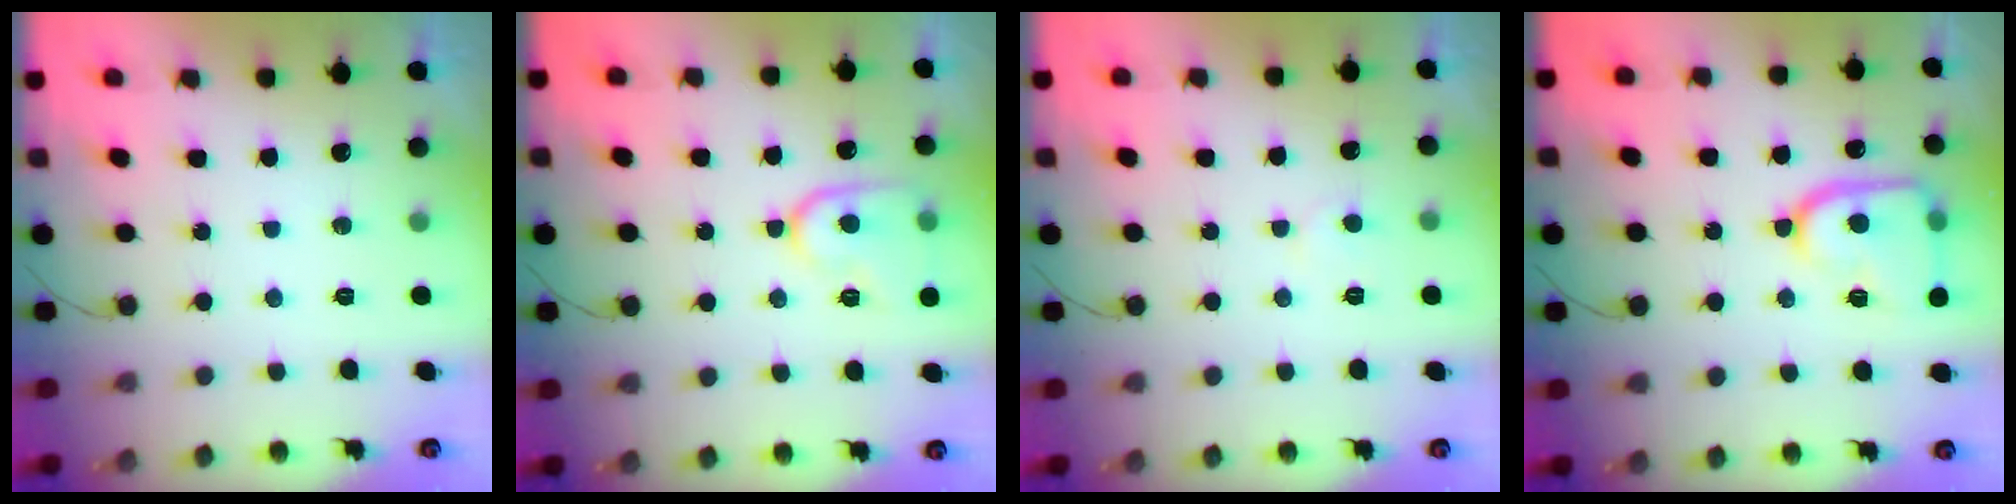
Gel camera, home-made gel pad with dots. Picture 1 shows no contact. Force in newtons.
{"total": 11.7, "press": 11.6, "slide": 1.3}
{"total": 2.8, "press": 2.8, "slide": 0.1}
{"total": 15.8, "press": 15.7, "slide": 1.3}